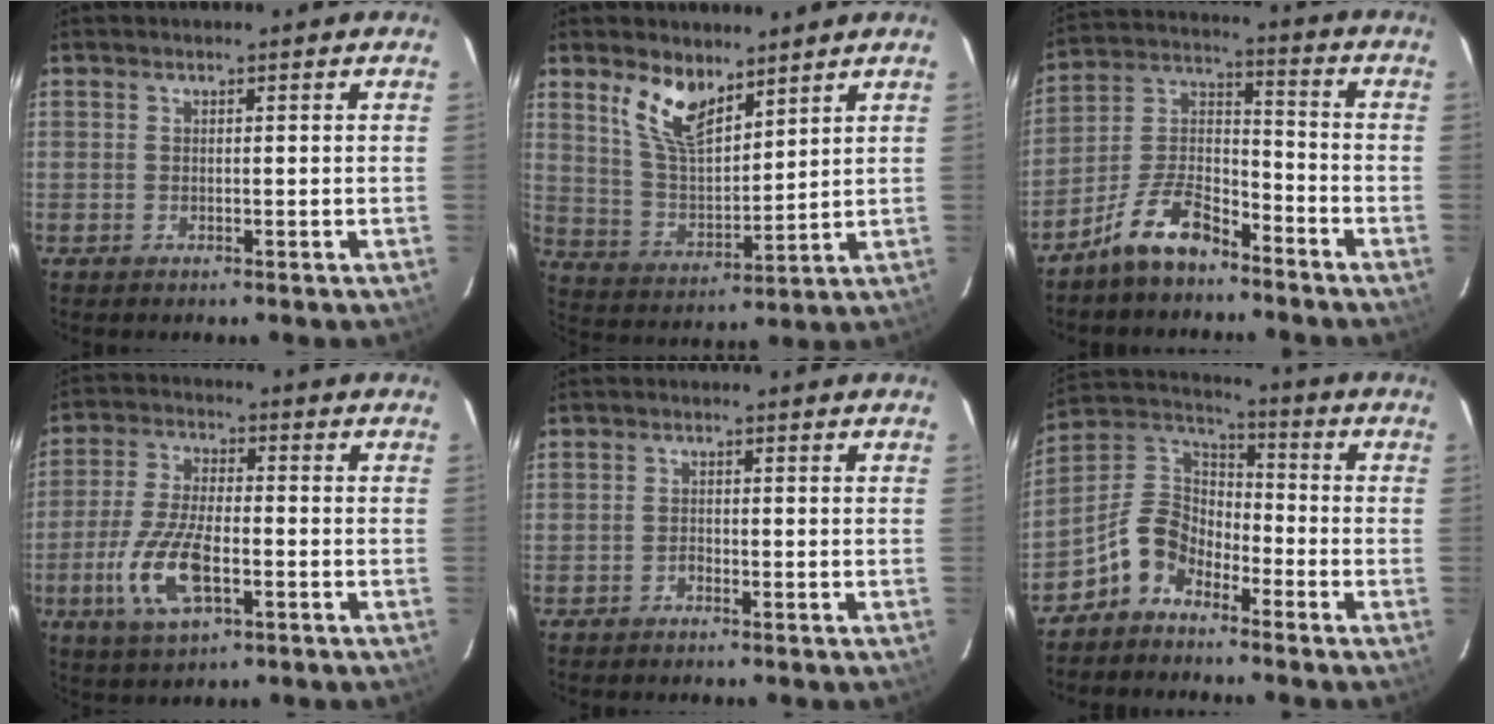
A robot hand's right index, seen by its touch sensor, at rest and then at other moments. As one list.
[{"total": 10.1, "force": [6.7, 4.2, 6.3], "torque": [-0.123, 0.004, 0.137]}, {"total": 10.8, "force": [-7.9, 4.3, 6.1], "torque": [-0.134, 0.033, -0.151]}, {"total": 11.9, "force": [-4.2, 4.7, 10.1], "torque": [-0.218, -0.007, -0.078]}, {"total": 1.0, "force": [-0.9, 0.4, 0.2], "torque": [-0.004, 0.003, -0.019]}, {"total": 9.1, "force": [-6.1, 5.3, 4.2], "torque": [-0.093, 0.034, -0.134]}]